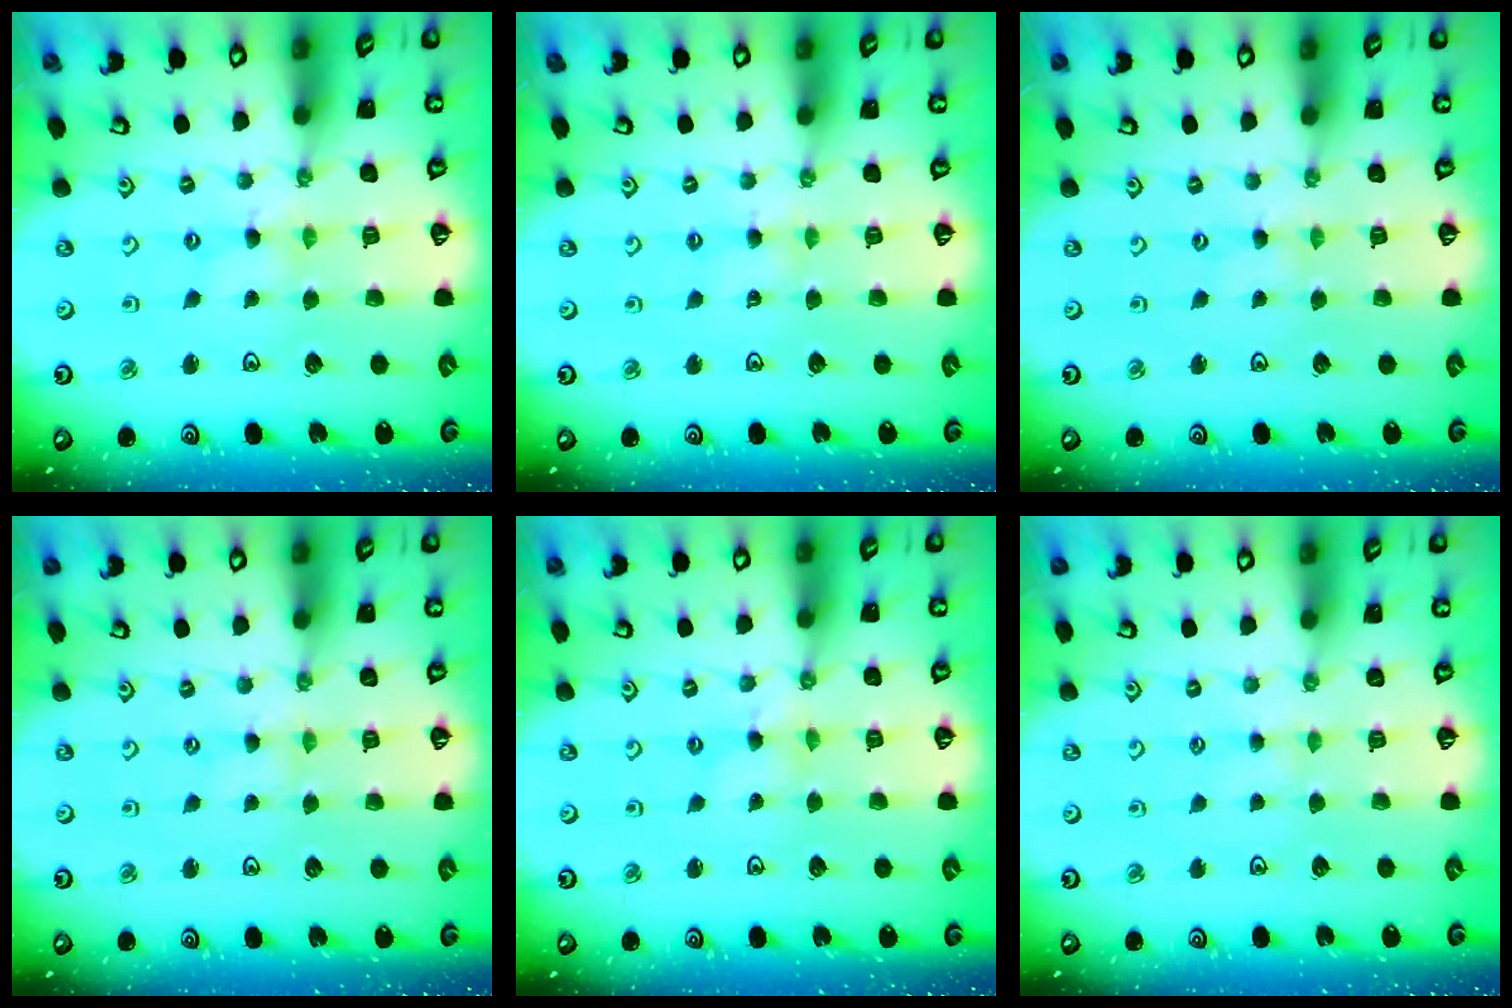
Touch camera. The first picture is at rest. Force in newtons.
{"total": 2.8, "press": 2.8, "slide": 0.3}
{"total": 0.0}
{"total": 0.5, "press": 0.5, "slide": 0.2}
{"total": 1.1, "press": 1.0, "slide": 0.2}
{"total": 1.5, "press": 1.5, "slide": 0.3}